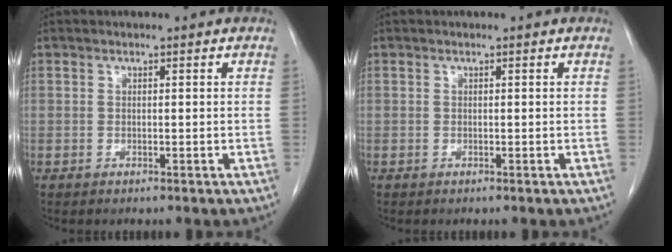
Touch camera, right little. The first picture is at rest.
{"total": 0.0}